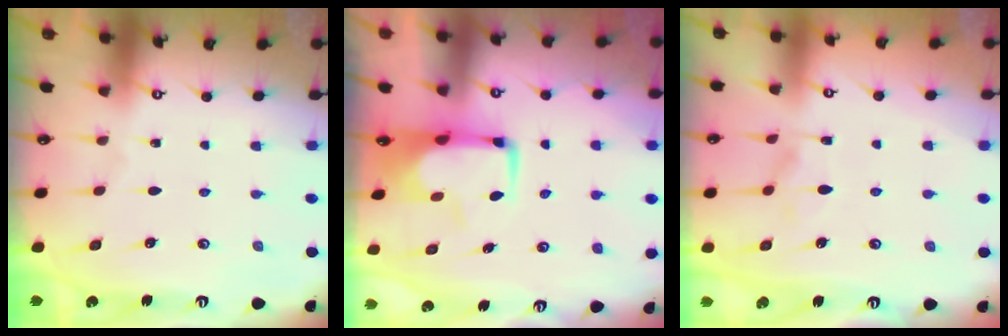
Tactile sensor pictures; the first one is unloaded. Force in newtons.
{"total": 0.6, "press": 0.1, "slide": 0.6}
{"total": 2.0, "press": 1.4, "slide": 1.4}